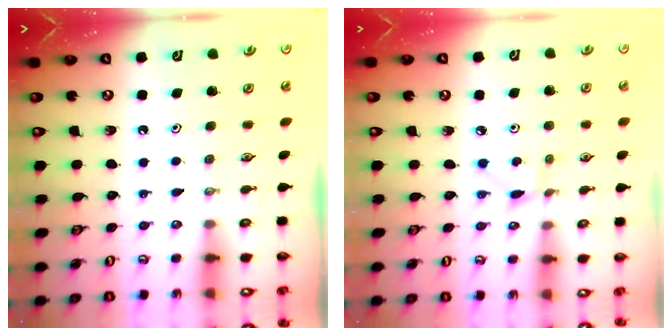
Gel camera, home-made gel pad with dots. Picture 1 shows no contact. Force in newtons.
{"total": 3.5, "press": 3.5, "slide": 0.4}